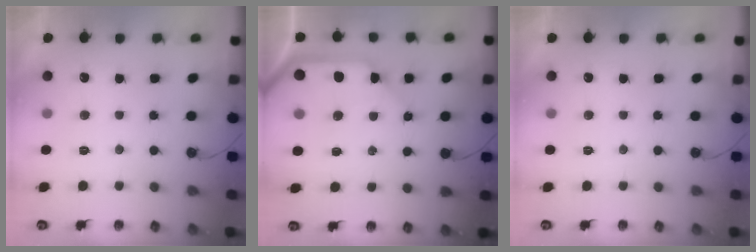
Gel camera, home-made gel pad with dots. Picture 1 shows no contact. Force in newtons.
{"total": 12.5, "press": 12.3, "slide": 1.8}
{"total": 0.0}